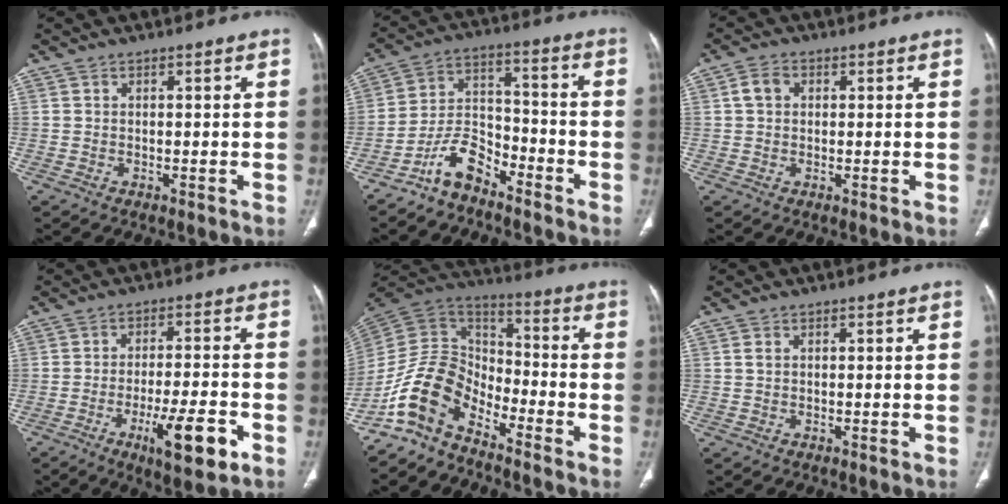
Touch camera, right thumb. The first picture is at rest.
{"total": 8.5, "force": [-6.6, 4.0, 3.6], "torque": [-0.061, 0.066, -0.134]}
{"total": 3.1, "force": [0.7, 2.4, 1.9], "torque": [-0.033, 0.008, 0.011]}
{"total": 11.0, "force": [-5.0, 2.5, 9.5], "torque": [-0.150, 0.014, -0.071]}
{"total": 12.4, "force": [-8.6, 6.7, 5.8], "torque": [-0.101, 0.086, -0.183]}
{"total": 0.7, "force": [0.3, 0.5, 0.5], "torque": [-0.011, 0.002, 0.005]}